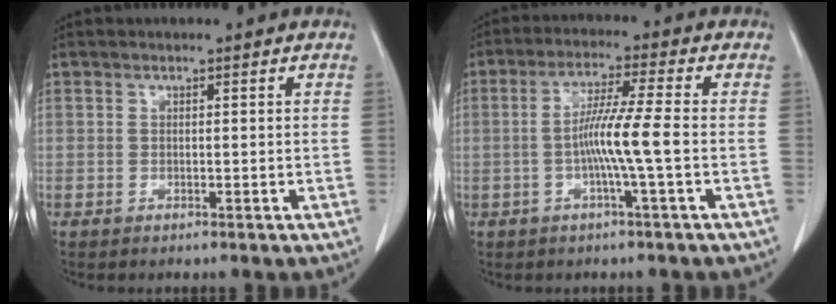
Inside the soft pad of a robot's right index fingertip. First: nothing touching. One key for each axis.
{"total": 7.1, "fx": -1.3, "fy": -1.0, "fz": 6.9, "tx": -0.134, "ty": 0.002, "tz": -0.027}